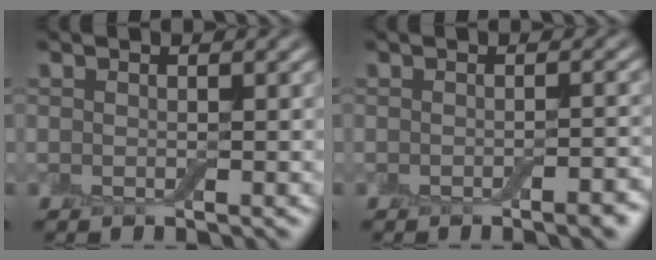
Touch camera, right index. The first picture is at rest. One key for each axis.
{"total": 2.3, "fx": -1.2, "fy": 0.6, "fz": 1.9, "tx": -0.021, "ty": 0.001, "tz": -0.018}